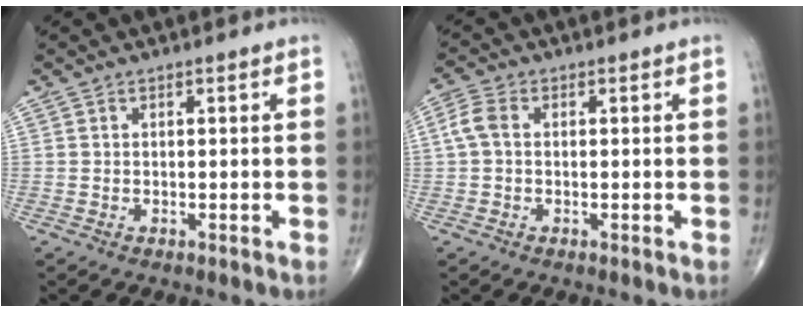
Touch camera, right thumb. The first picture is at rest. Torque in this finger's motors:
{"motor_torque": [-0.24, 0.37, -0.18, -0.32, 0.12]}